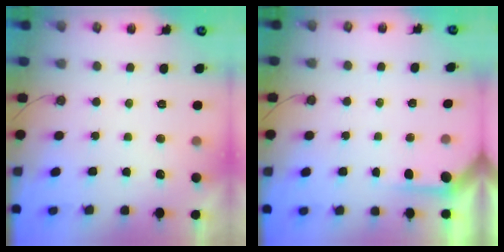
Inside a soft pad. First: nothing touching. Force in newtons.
{"total": 1.9, "press": 1.9, "slide": 0.2}